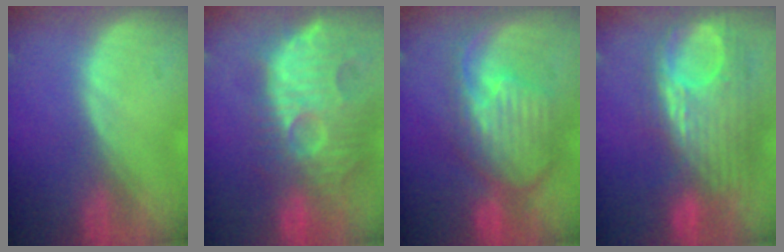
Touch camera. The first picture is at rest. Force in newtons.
{"total": 14.0, "press": 12.4, "slide": 6.6}
{"total": 10.7, "press": 9.5, "slide": 4.9}
{"total": 11.2, "press": 10.4, "slide": 4.1}